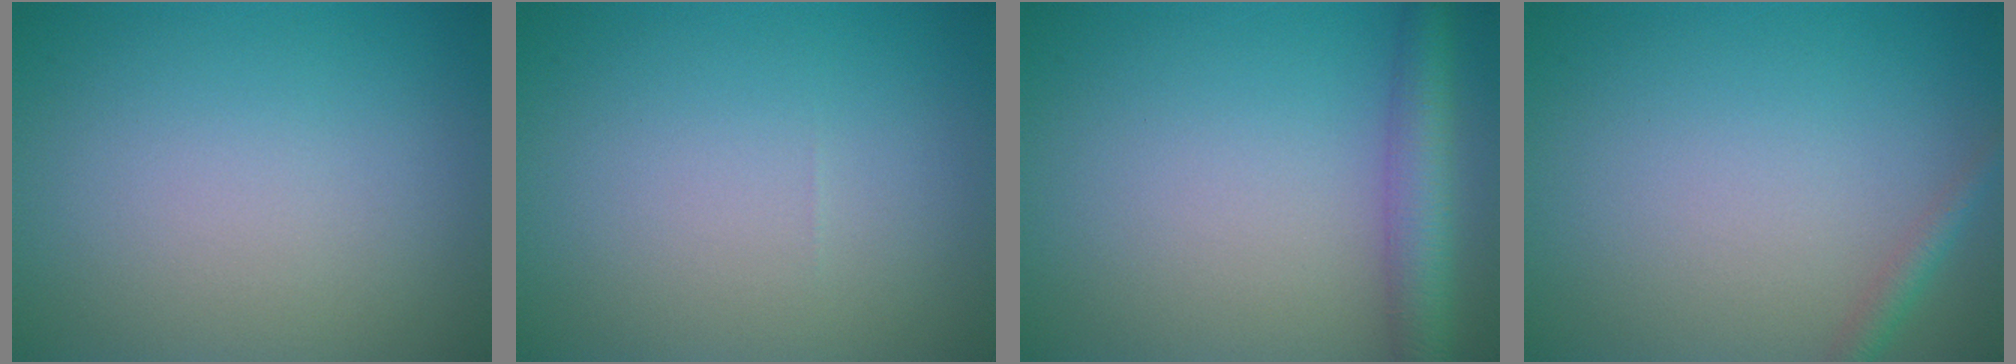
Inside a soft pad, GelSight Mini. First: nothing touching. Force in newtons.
{"total": 0.0}
{"total": 4.2, "press": 4.2, "slide": 0.1}
{"total": 1.4, "press": 1.4, "slide": 0.1}